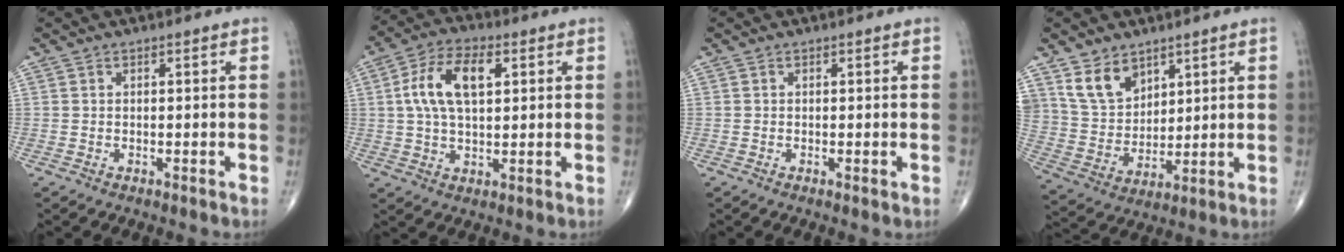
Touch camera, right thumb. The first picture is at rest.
{"total": 11.2, "force": [2.6, 5.7, 9.2], "torque": [-0.175, 0.013, 0.044]}
{"total": 0.5, "force": [-0.1, 0.1, 0.5], "torque": [-0.010, -0.002, -0.004]}
{"total": 9.8, "force": [6.2, 6.4, 4.0], "torque": [-0.054, -0.035, 0.132]}